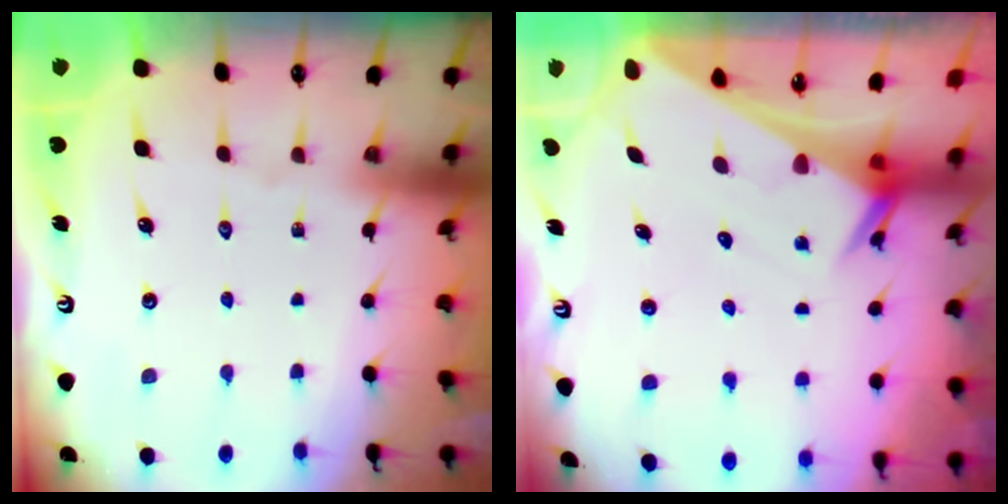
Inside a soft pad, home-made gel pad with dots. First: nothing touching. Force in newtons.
{"total": 2.9, "press": 2.9, "slide": 0.3}